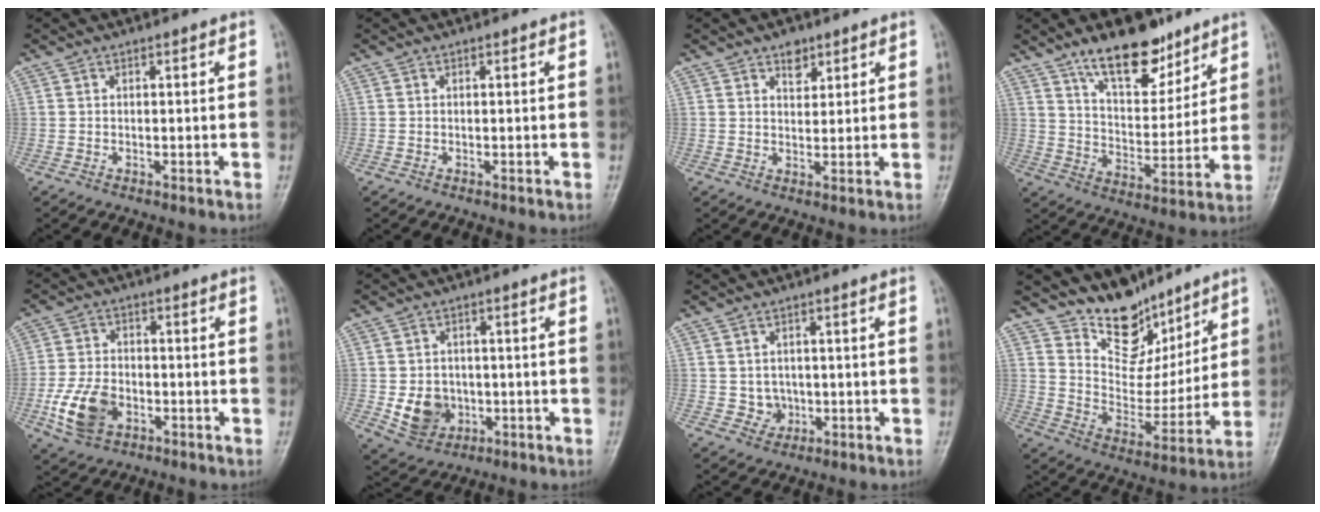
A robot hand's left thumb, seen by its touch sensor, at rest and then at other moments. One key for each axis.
{"total": 0.0}
{"total": 3.3, "fx": 2.1, "fy": 2.0, "fz": 1.5, "tx": -0.007, "ty": -0.013, "tz": 0.035}
{"total": 14.5, "fx": 10.1, "fy": 6.4, "fz": 8.1, "tx": -0.087, "ty": -0.068, "tz": 0.173}
{"total": 9.3, "fx": -3.3, "fy": 6.3, "fz": 6.1, "tx": -0.113, "ty": 0.011, "tz": -0.061}
{"total": 7.4, "fx": -1.4, "fy": 6.3, "fz": 3.7, "tx": -0.034, "ty": 0.004, "tz": -0.014}
{"total": 3.3, "fx": -0.3, "fy": 3.0, "fz": 1.2, "tx": -0.002, "ty": 0.003, "tz": 0.002}
{"total": 13.3, "fx": 10.6, "fy": 7.1, "fz": 3.7, "tx": -0.010, "ty": -0.077, "tz": 0.193}